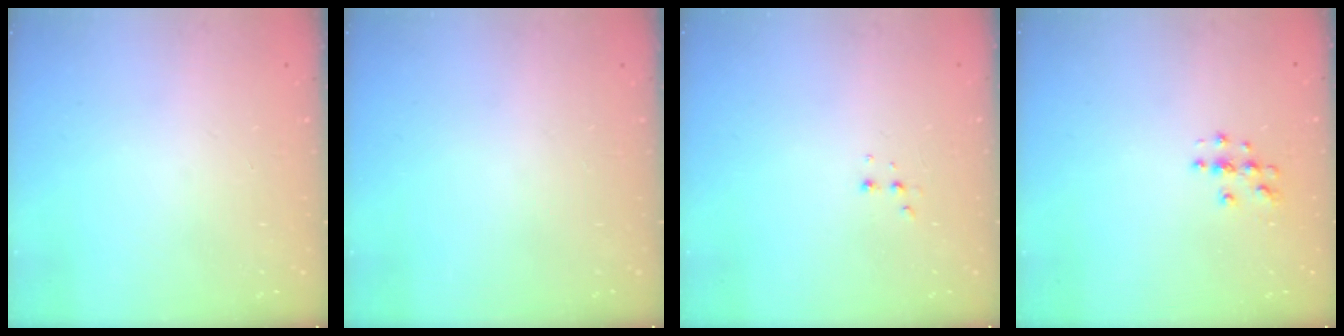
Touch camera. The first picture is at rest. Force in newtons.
{"total": 0.0}
{"total": 2.9, "press": 2.8, "slide": 1.0}
{"total": 3.8, "press": 3.8, "slide": 0.2}